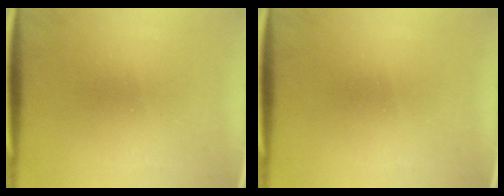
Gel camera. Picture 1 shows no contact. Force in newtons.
{"total": 0.0}